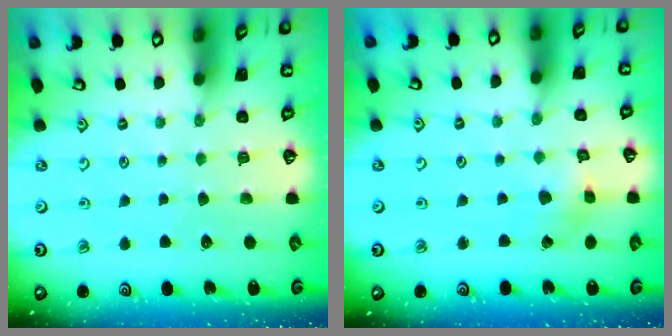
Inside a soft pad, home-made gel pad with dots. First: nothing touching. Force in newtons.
{"total": 2.8, "press": 2.8, "slide": 0.1}